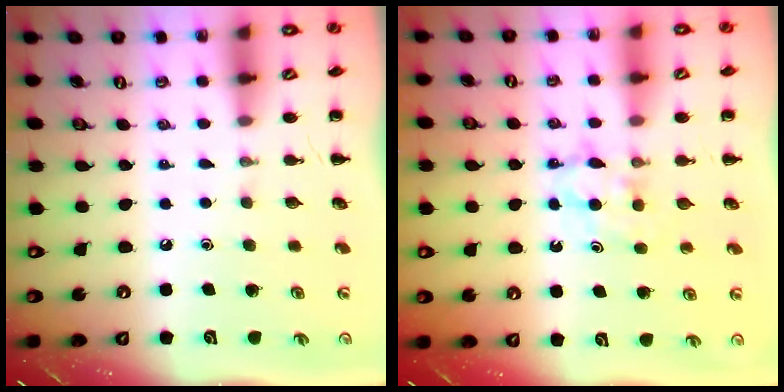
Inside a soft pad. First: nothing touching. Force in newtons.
{"total": 4.5, "press": 4.3, "slide": 1.3}